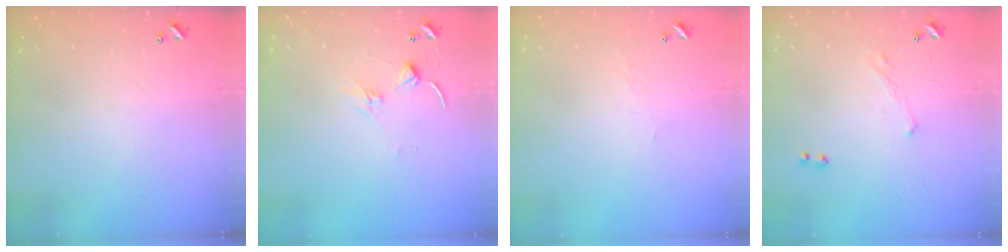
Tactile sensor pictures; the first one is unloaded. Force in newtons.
{"total": 0.6, "press": 0.5, "slide": 0.3}
{"total": 1.7, "press": 1.7, "slide": 0.4}
{"total": 1.6, "press": 1.5, "slide": 0.6}